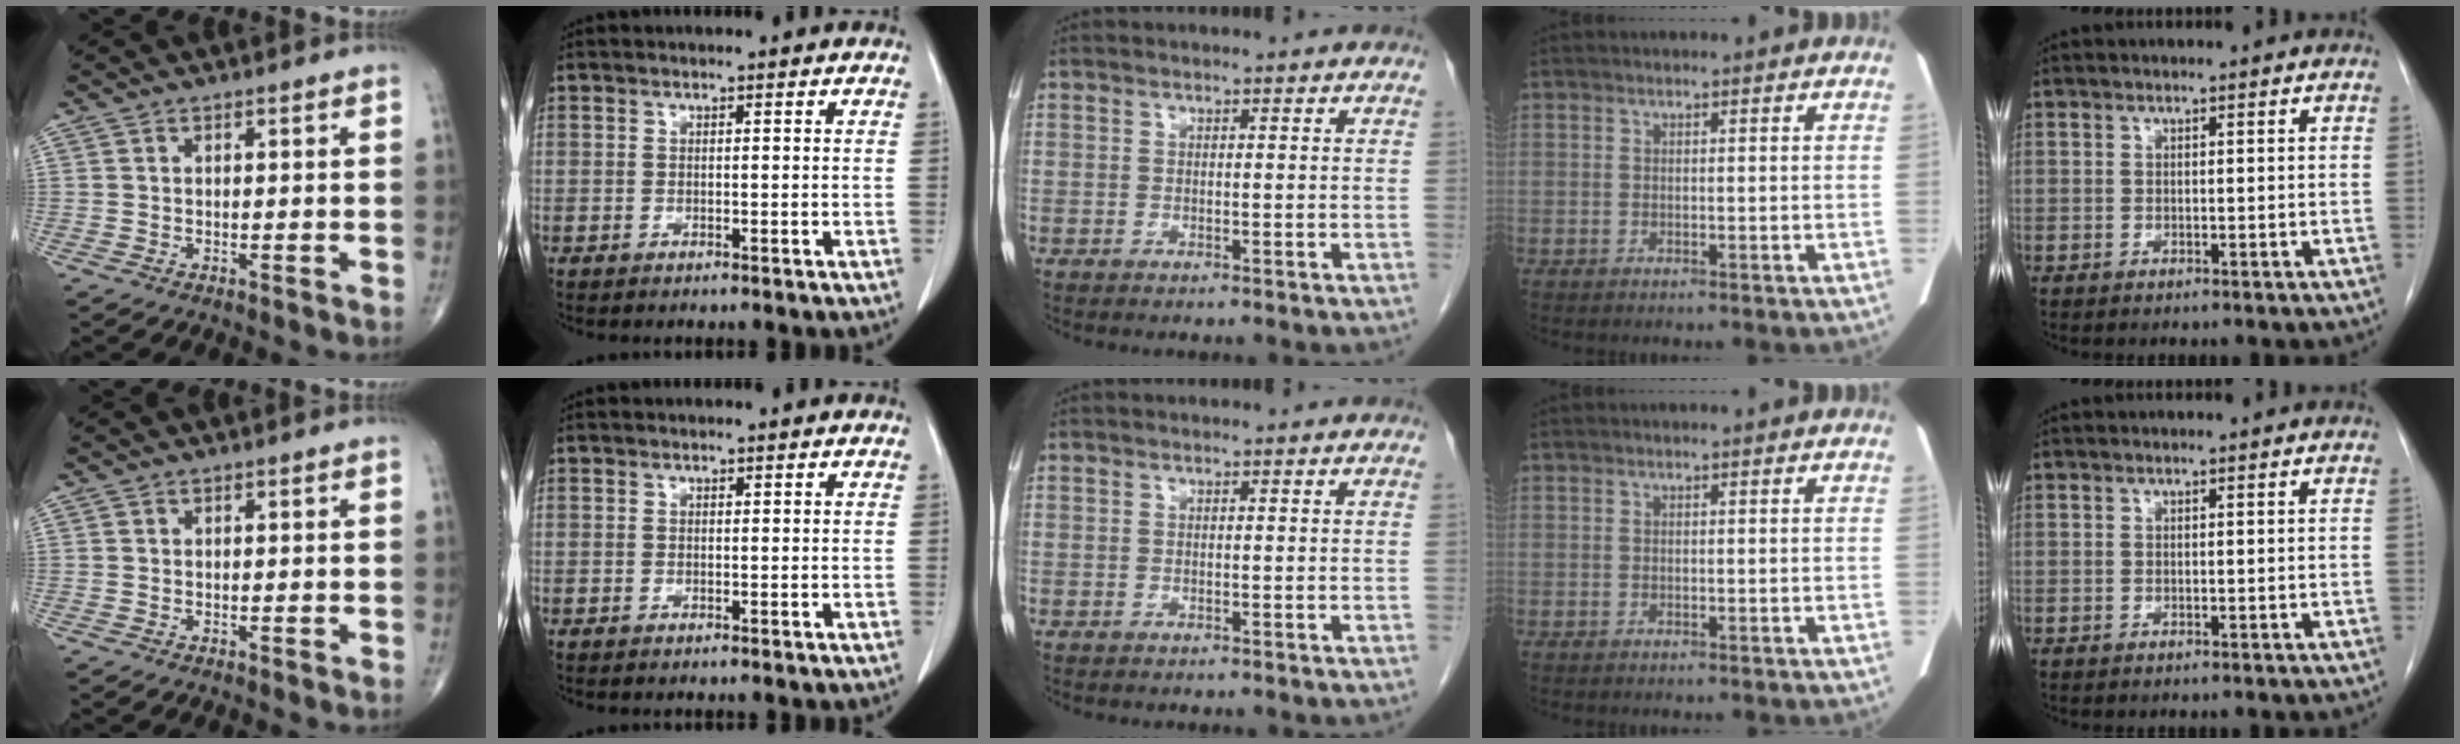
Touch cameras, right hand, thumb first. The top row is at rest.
{}